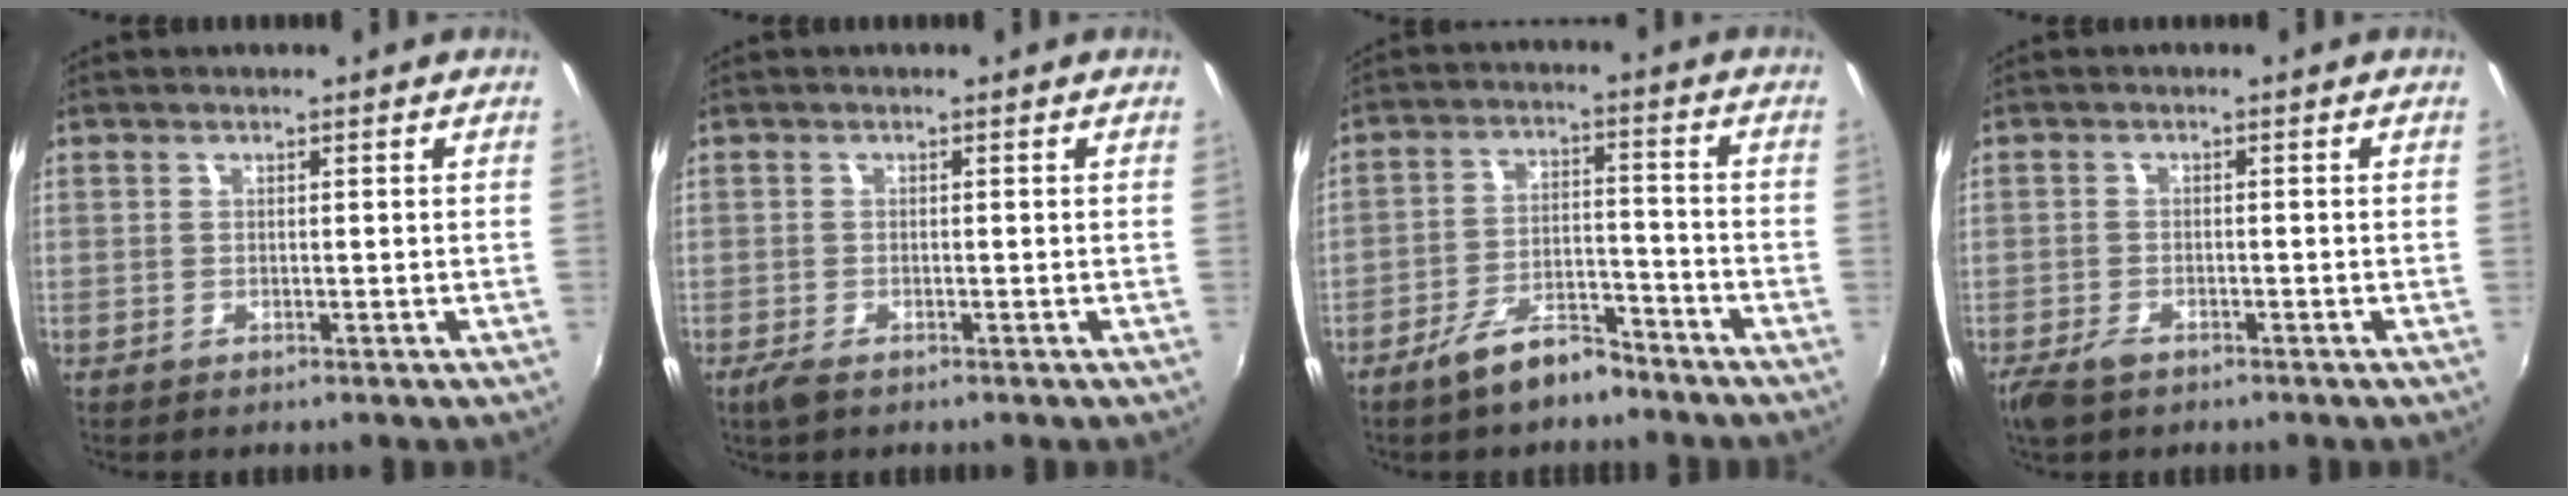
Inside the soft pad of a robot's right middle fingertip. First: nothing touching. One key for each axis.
{"total": 2.2, "fx": -1.5, "fy": 0.8, "fz": 1.5, "tx": -0.030, "ty": -0.009, "tz": -0.027}
{"total": 8.1, "fx": -6.5, "fy": 2.6, "fz": 4.1, "tx": -0.083, "ty": 0.010, "tz": -0.105}
{"total": 3.8, "fx": -2.8, "fy": 1.7, "fz": 2.1, "tx": -0.055, "ty": -0.011, "tz": -0.053}